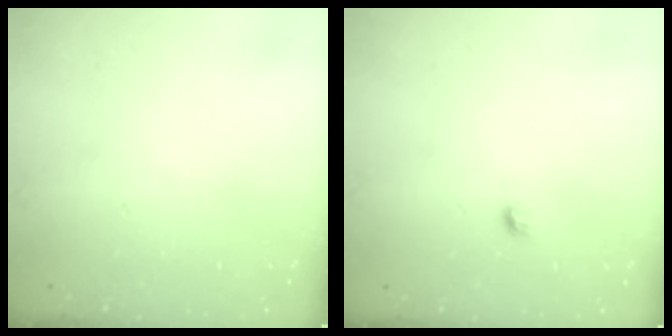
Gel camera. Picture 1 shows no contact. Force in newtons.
{"total": 3.7, "press": 3.6, "slide": 1.0}